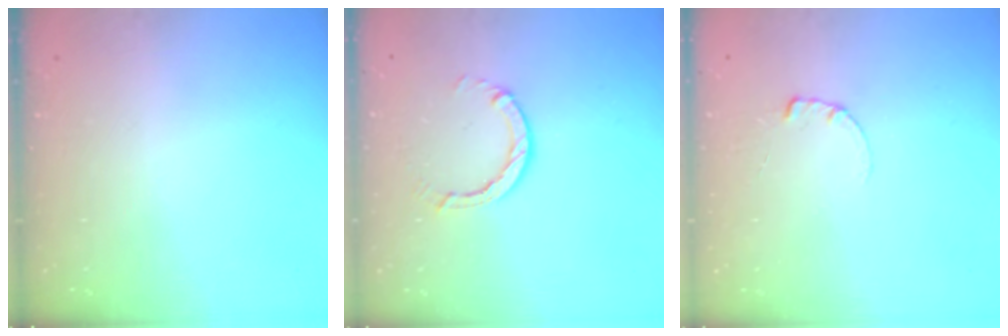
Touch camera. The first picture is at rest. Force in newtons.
{"total": 4.1, "press": 4.0, "slide": 0.6}
{"total": 0.6, "press": 0.6, "slide": 0.1}